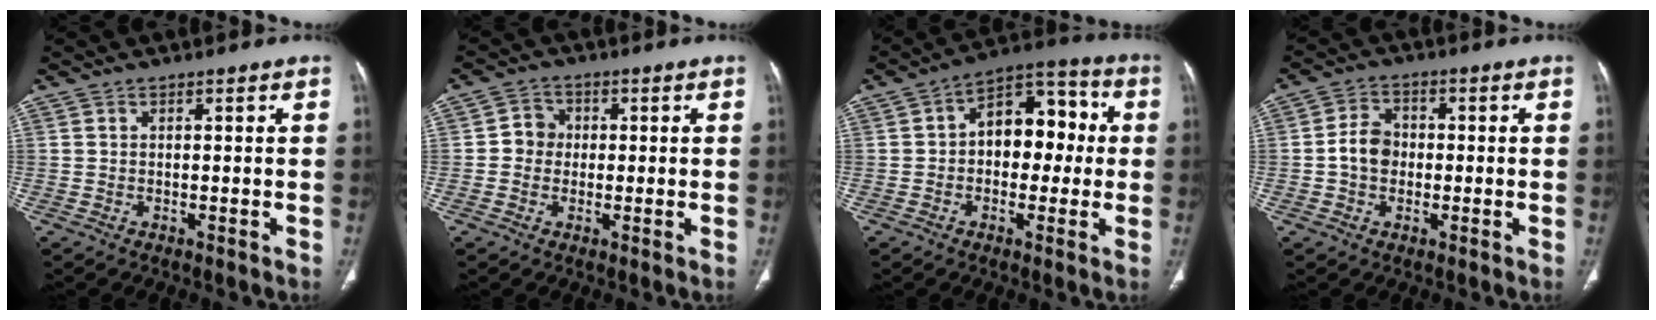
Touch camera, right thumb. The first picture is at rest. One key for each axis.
{"total": 4.1, "fx": 0.0, "fy": 3.8, "fz": 1.4, "tx": 0.000, "ty": 0.009, "tz": -0.008}
{"total": 12.7, "fx": 0.7, "fy": 8.3, "fz": 9.6, "tx": -0.095, "ty": 0.038, "tz": -0.001}
{"total": 5.6, "fx": -0.5, "fy": 4.5, "fz": 3.3, "tx": -0.045, "ty": 0.015, "tz": -0.017}